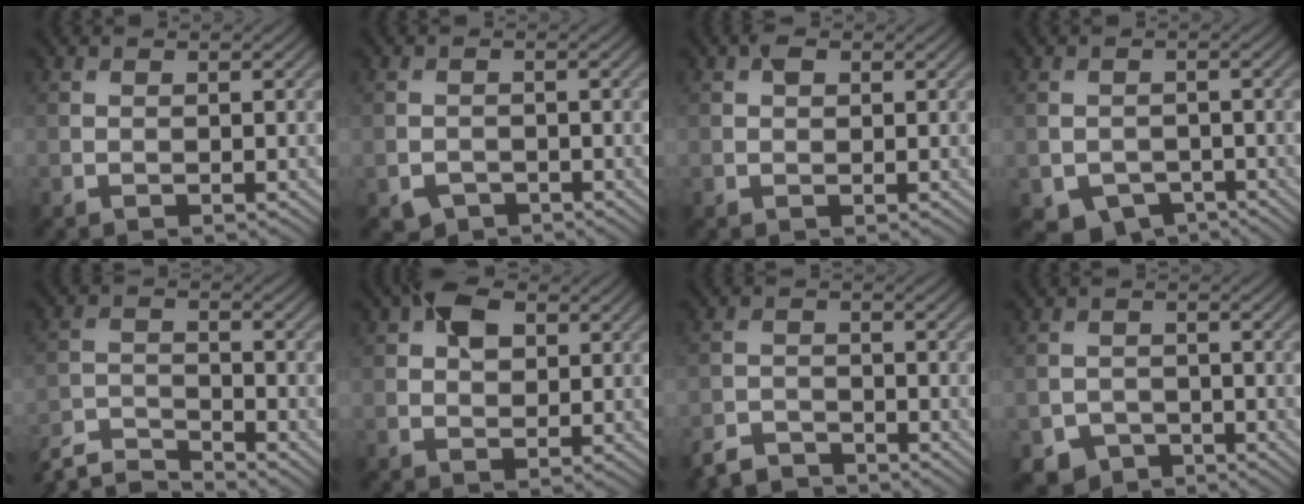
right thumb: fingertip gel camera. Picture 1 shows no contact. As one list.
[{"total": 1.8, "force": [-1.3, 1.1, 0.5], "torque": [-0.009, -0.005, -0.024]}, {"total": 1.3, "force": [0.6, 0.8, 0.8], "torque": [-0.014, 0.002, 0.009]}, {"total": 3.9, "force": [-2.4, 2.6, 1.5], "torque": [-0.030, -0.016, -0.039]}, {"total": 6.5, "force": [-6.1, 1.0, 2.0], "torque": [-0.043, -0.011, -0.122]}, {"total": 4.6, "force": [1.8, 2.9, 3.1], "torque": [-0.055, 0.009, 0.025]}, {"total": 3.8, "force": [-3.6, 0.9, 0.8], "torque": [-0.014, -0.005, -0.076]}, {"total": 3.4, "force": [-2.5, 2.1, 0.8], "torque": [-0.012, -0.006, -0.047]}]